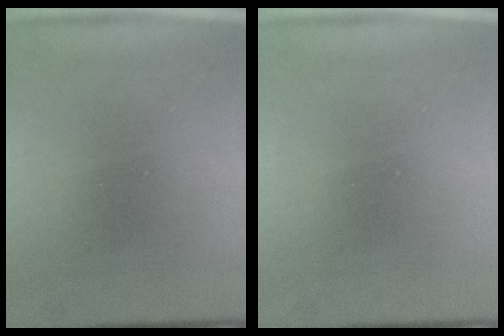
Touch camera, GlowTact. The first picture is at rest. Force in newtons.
{"total": 0.0}